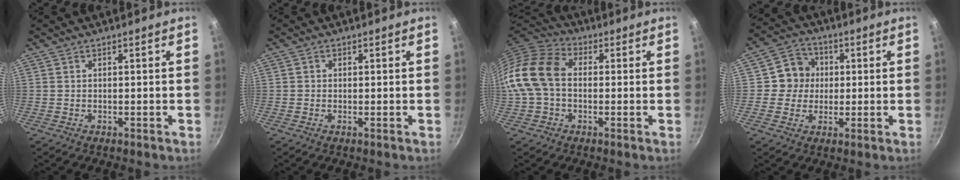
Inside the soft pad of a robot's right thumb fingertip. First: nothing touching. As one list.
[{"total": 0.7, "force": [0.0, 0.6, 0.3], "torque": [-0.006, 0.003, -0.003]}, {"total": 13.9, "force": [-0.1, 10.1, 9.6], "torque": [-0.169, 0.034, -0.022]}, {"total": 7.5, "force": [0.7, 7.1, 2.2], "torque": [0.008, 0.013, -0.003]}]